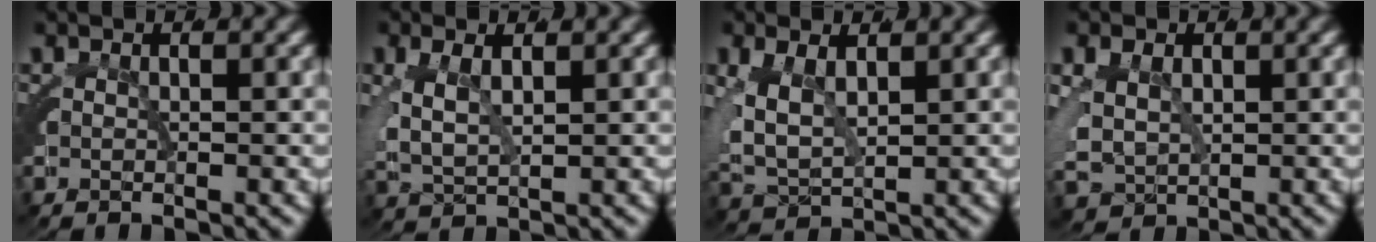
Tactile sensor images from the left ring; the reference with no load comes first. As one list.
[{"total": 4.2, "force": [0.2, 3.1, 2.8], "torque": [-0.074, -0.007, 0.010]}, {"total": 6.1, "force": [0.0, 4.8, 3.7], "torque": [-0.101, -0.014, 0.007]}, {"total": 4.9, "force": [0.4, 4.3, 2.4], "torque": [-0.076, -0.022, 0.019]}]